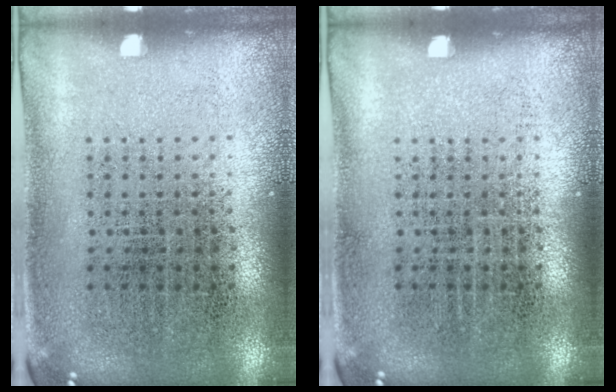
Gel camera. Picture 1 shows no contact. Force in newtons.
{"total": 0.0}